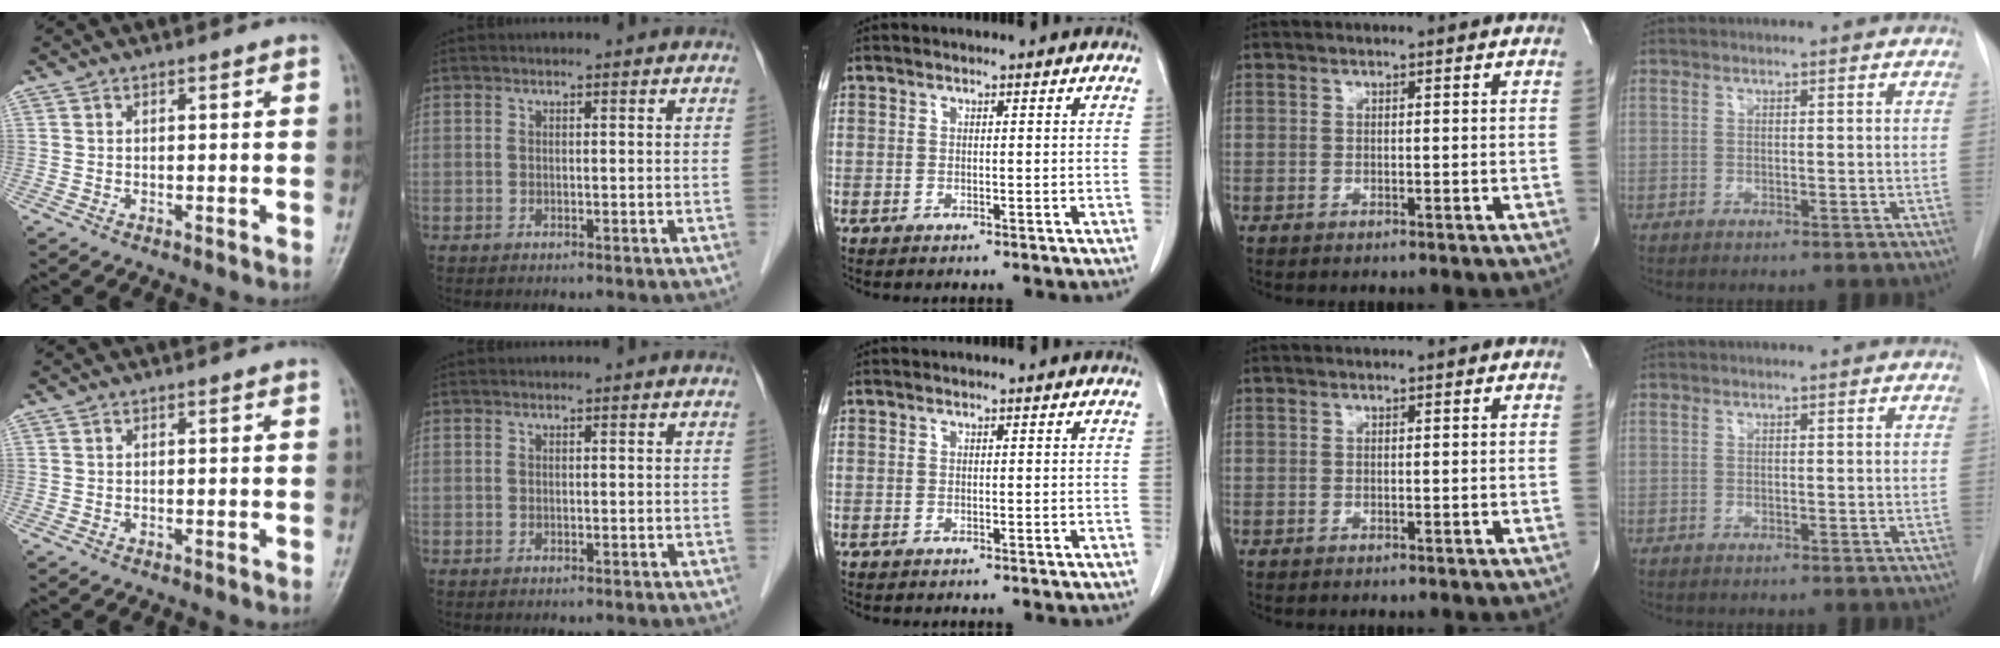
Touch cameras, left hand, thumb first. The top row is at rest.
{}